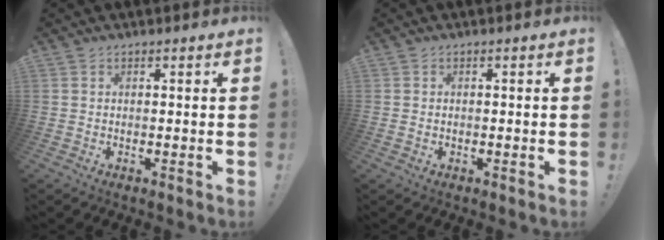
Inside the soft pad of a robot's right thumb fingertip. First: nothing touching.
{"total": 0.0}